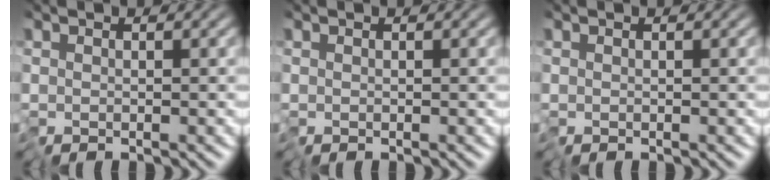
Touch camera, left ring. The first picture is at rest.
{"total": 0.0}
{"total": 0.0}